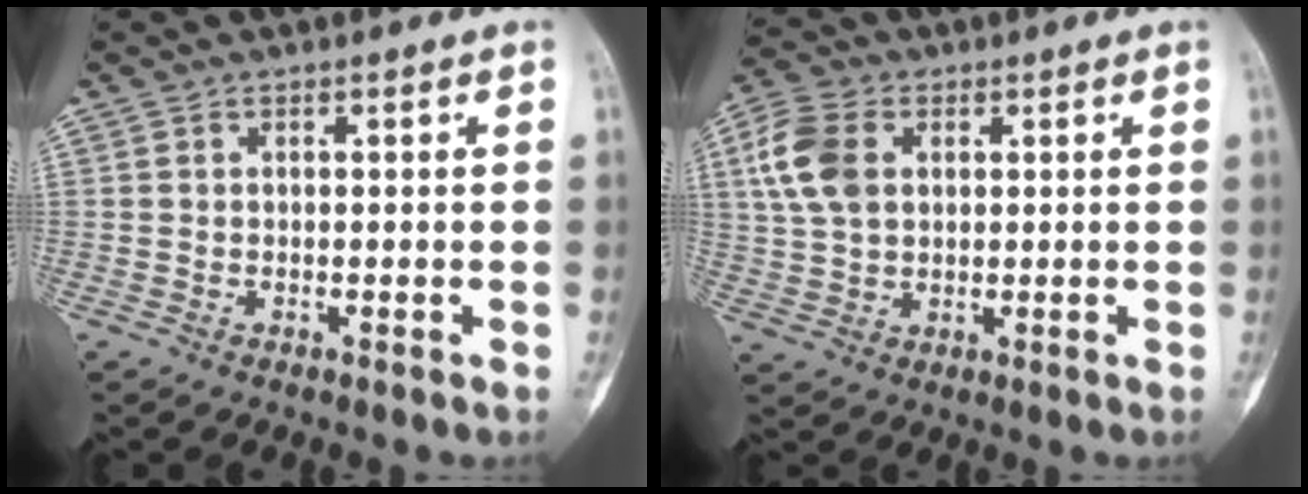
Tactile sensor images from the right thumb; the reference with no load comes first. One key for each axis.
{"total": 10.1, "fx": 2.6, "fy": 6.9, "fz": 6.9, "tx": -0.142, "ty": 0.007, "tz": 0.050}